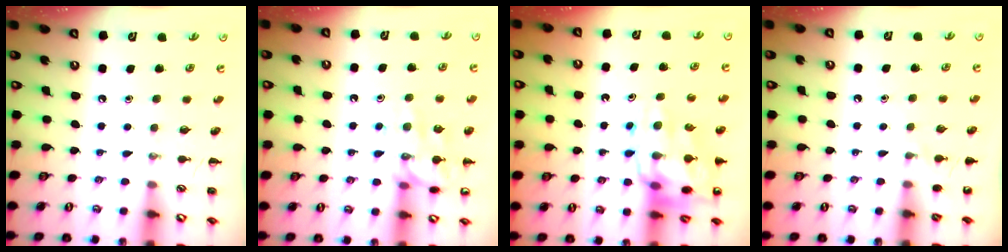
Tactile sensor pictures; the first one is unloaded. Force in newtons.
{"total": 13.9, "press": 13.9, "slide": 1.3}
{"total": 17.1, "press": 16.8, "slide": 3.3}
{"total": 3.8, "press": 3.6, "slide": 1.3}